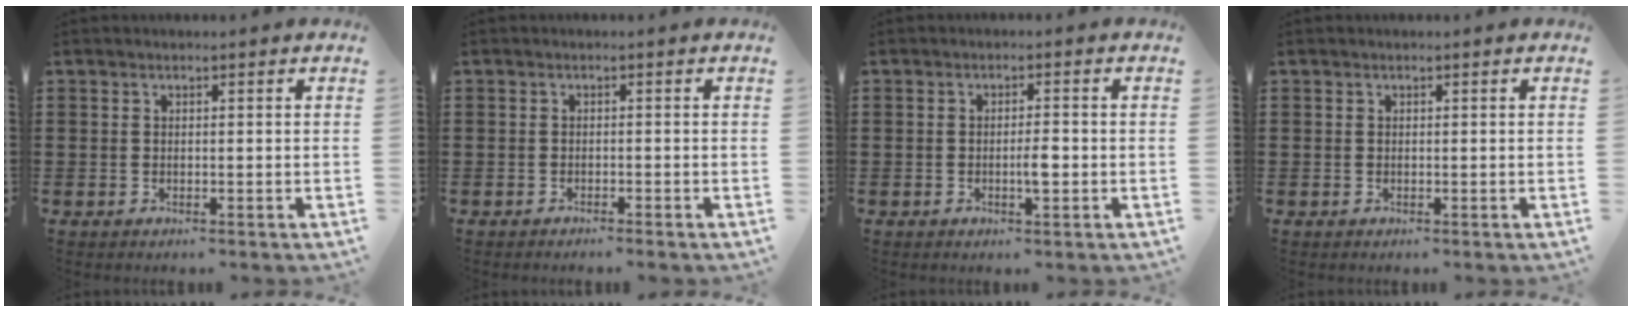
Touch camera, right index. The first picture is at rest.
{"total": 0.8, "force": [-0.8, -0.1, 0.2], "torque": [-0.006, -0.001, -0.016]}
{"total": 2.9, "force": [-0.5, 0.5, 2.8], "torque": [-0.056, -0.002, -0.012]}
{"total": 0.0}